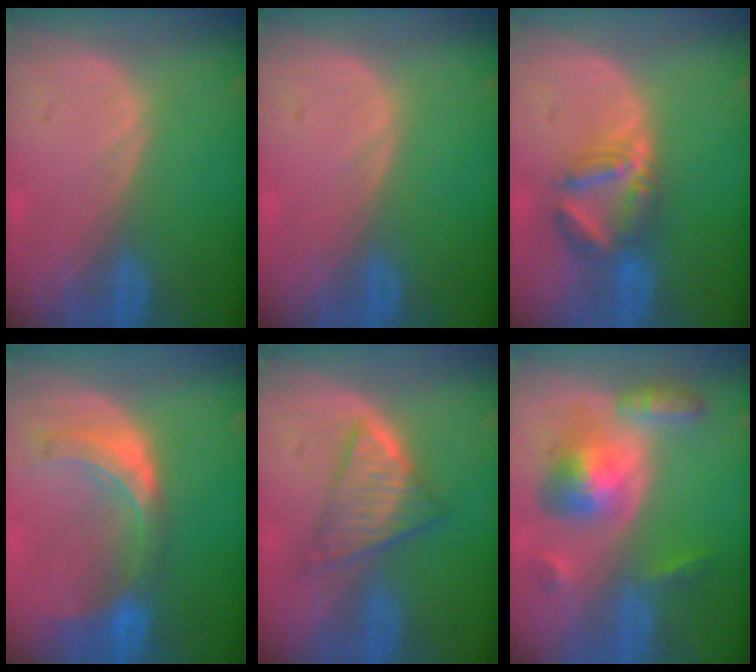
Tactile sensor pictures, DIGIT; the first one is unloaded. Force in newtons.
{"total": 0.0}
{"total": 5.9, "press": 5.9, "slide": 0.5}
{"total": 8.0, "press": 7.0, "slide": 3.8}
{"total": 5.9, "press": 5.6, "slide": 2.0}
{"total": 7.9, "press": 7.9, "slide": 0.5}